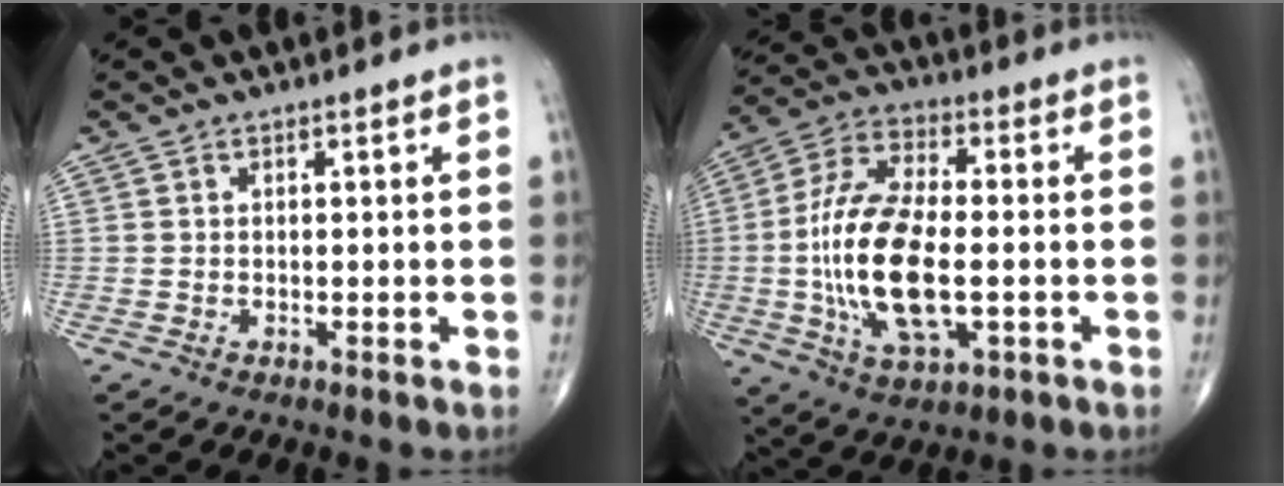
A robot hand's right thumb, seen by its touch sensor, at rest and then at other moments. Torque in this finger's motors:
{"motor_torque": [2.82, 2.19, 1.89, -0.55, 0.61]}